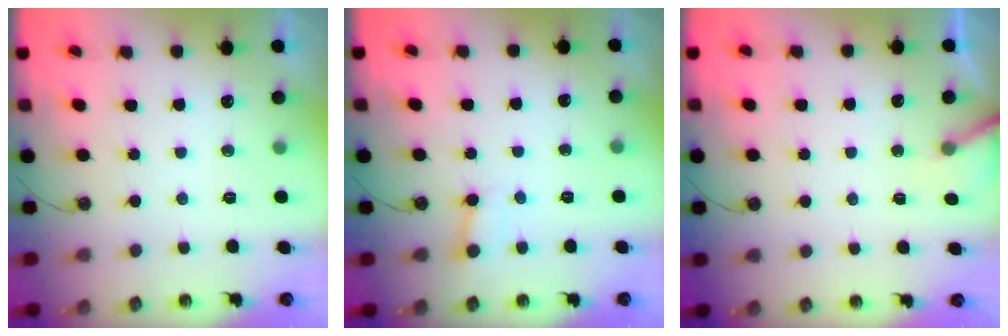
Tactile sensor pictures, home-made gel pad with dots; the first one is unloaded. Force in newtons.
{"total": 2.5, "press": 2.4, "slide": 0.4}
{"total": 6.6, "press": 6.6, "slide": 0.4}